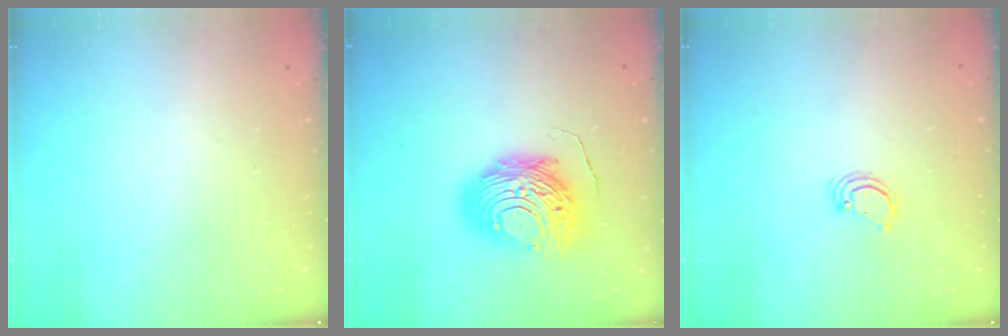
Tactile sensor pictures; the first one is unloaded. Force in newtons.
{"total": 14.4, "press": 14.4, "slide": 1.3}
{"total": 2.6, "press": 2.6, "slide": 0.2}